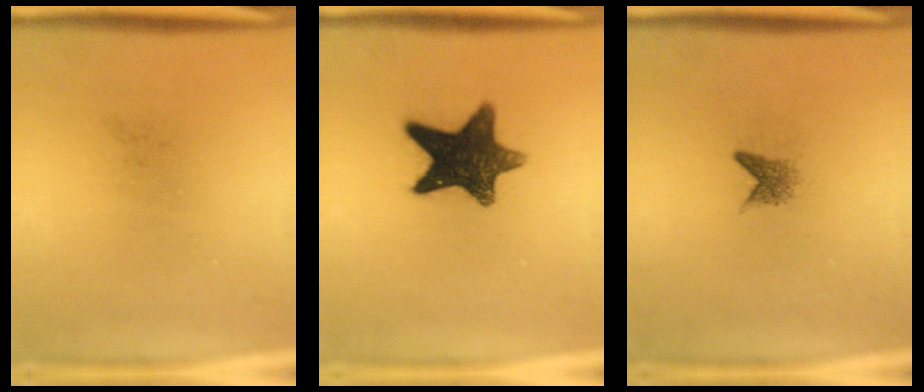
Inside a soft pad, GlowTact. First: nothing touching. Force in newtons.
{"total": 12.8}
{"total": 1.6}